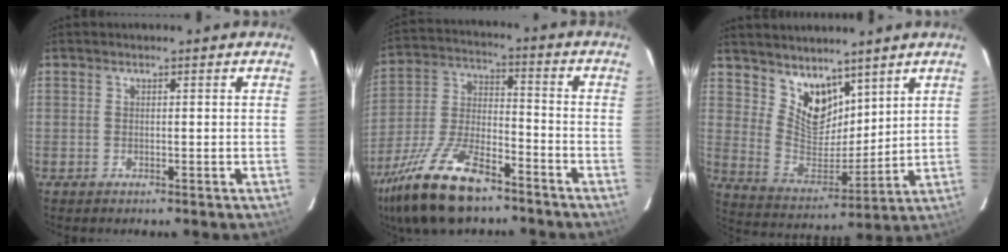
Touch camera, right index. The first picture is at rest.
{"total": 19.8, "force": [-13.7, 7.4, 12.2], "torque": [-0.261, -0.017, -0.251]}
{"total": 10.7, "force": [7.6, 5.9, 4.7], "torque": [-0.081, -0.004, 0.157]}